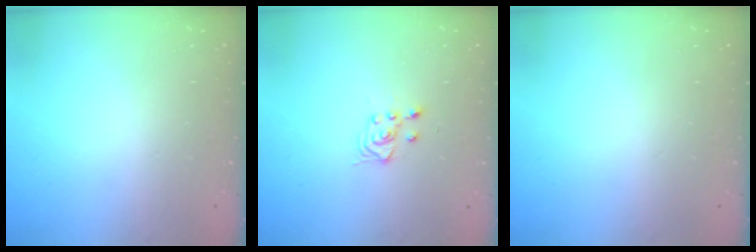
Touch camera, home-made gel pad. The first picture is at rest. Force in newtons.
{"total": 3.2, "press": 2.9, "slide": 1.4}
{"total": 0.0}